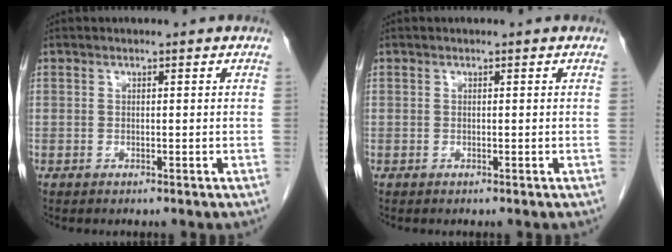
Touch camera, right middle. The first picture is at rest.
{"total": 0.0}